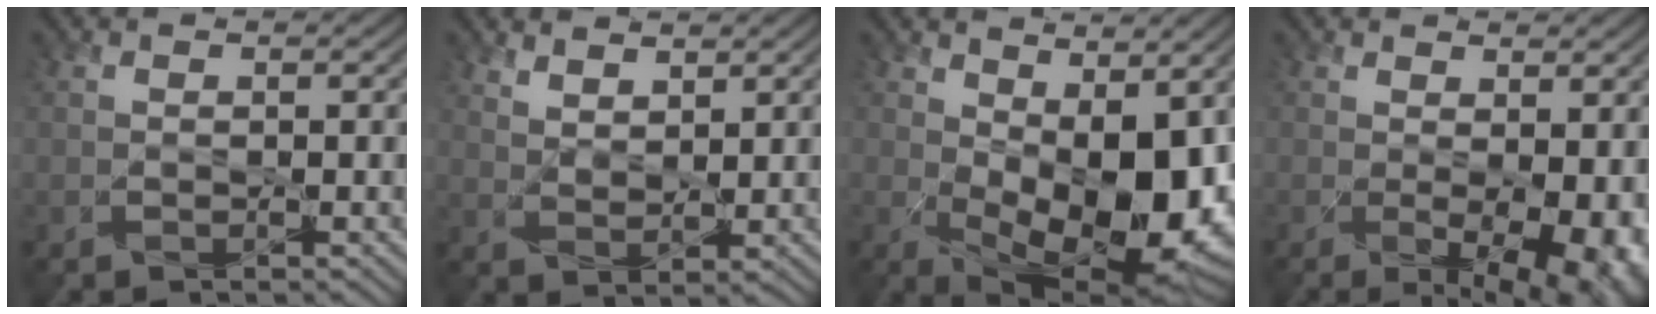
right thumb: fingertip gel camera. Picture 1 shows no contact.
{"total": 3.8, "force": [3.2, 1.3, 1.7], "torque": [-0.040, -0.008, 0.074]}
{"total": 12.7, "force": [1.3, 6.7, 10.6], "torque": [-0.173, -0.020, 0.032]}
{"total": 7.7, "force": [-0.9, 4.0, 6.6], "torque": [-0.082, -0.022, 0.005]}